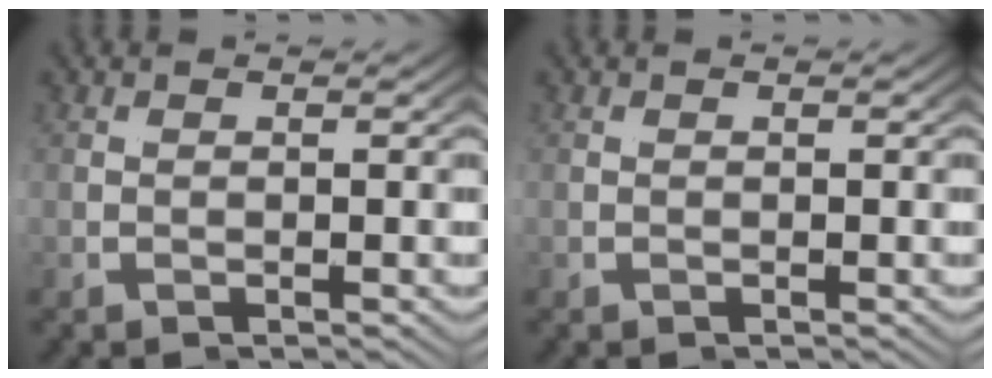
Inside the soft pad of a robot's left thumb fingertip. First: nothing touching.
{"total": 0.0}